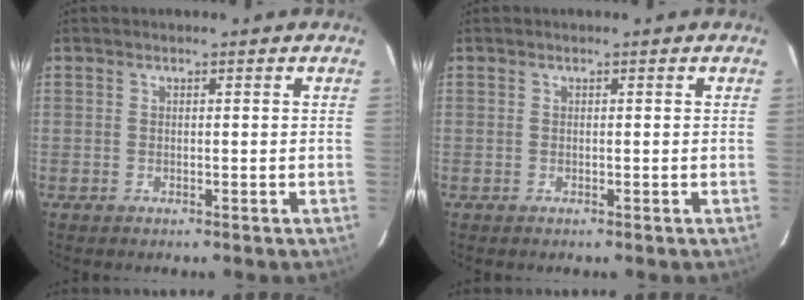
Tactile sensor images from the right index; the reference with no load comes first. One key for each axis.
{"total": 0.0}